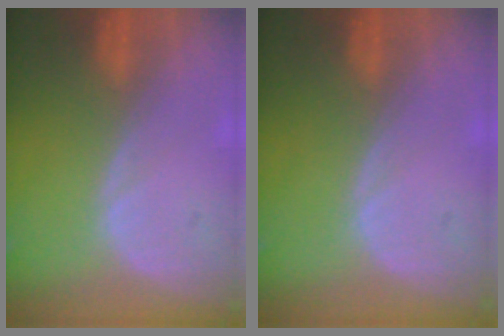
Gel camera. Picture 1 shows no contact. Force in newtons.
{"total": 0.0}